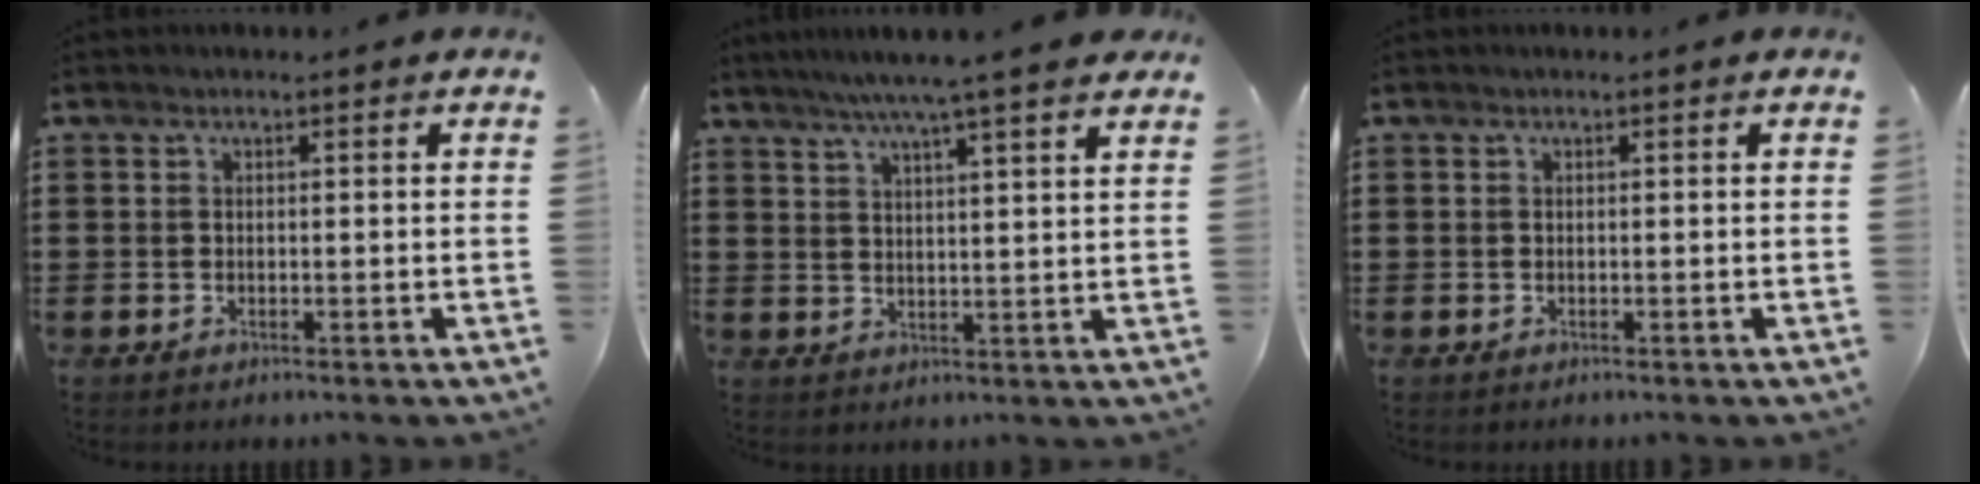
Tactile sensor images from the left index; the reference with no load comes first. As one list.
[{"total": 6.2, "force": [5.1, -0.7, 3.5], "torque": [-0.083, -0.015, 0.087]}, {"total": 0.0}]